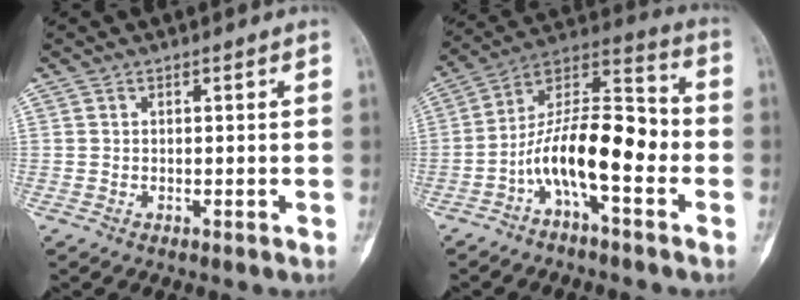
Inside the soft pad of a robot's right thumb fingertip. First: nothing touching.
{"total": 15.5, "force": [-4.6, 6.1, 13.5], "torque": [-0.226, 0.075, -0.086]}